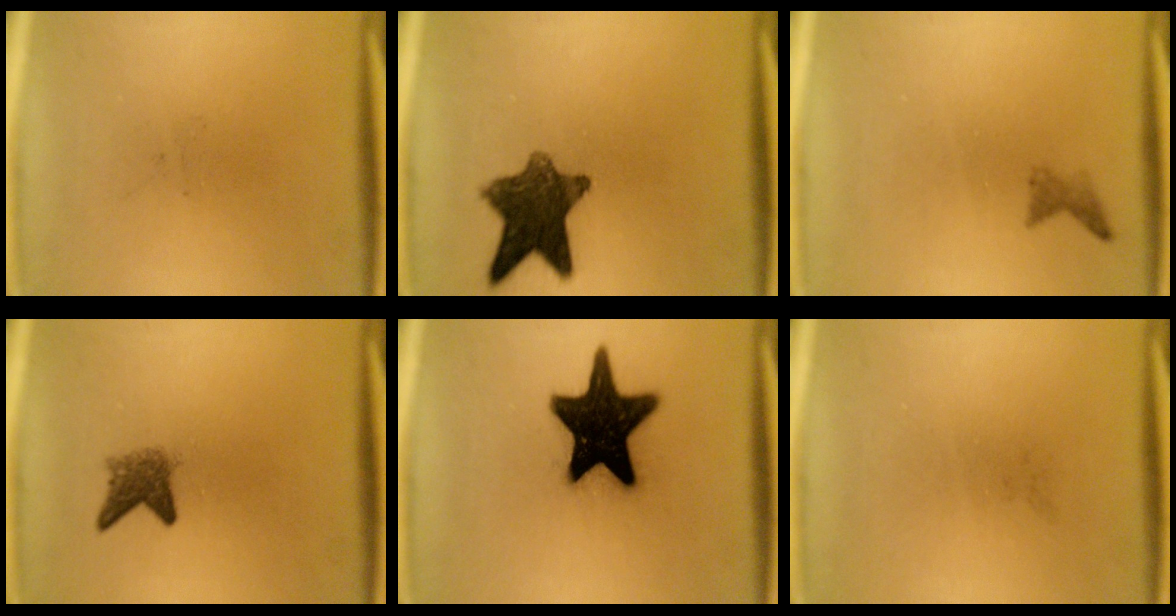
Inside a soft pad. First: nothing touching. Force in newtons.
{"total": 10.1}
{"total": 1.1}
{"total": 3.1}
{"total": 19.9}
{"total": 0.0}